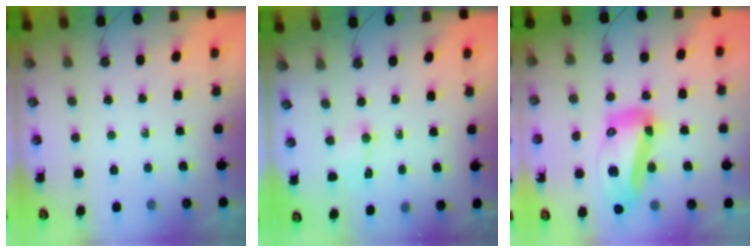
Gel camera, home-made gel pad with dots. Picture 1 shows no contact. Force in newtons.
{"total": 1.9, "press": 1.7, "slide": 0.7}
{"total": 18.4, "press": 18.3, "slide": 2.4}